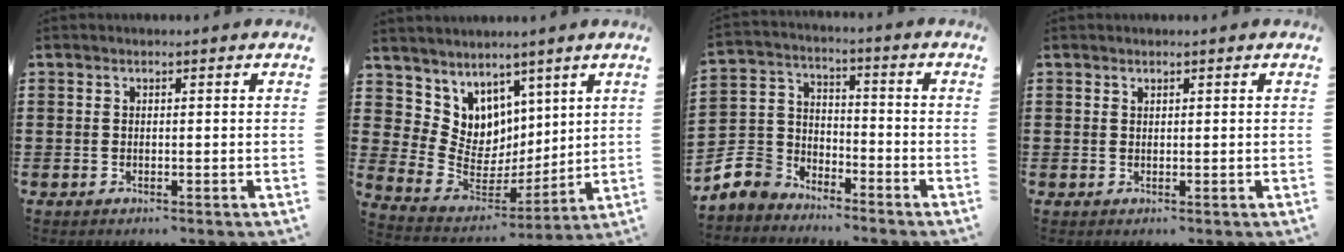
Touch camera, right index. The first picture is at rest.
{"total": 7.3, "force": [4.9, 5.3, -0.7], "torque": [-0.045, -0.064, 0.097]}
{"total": 6.5, "force": [-5.2, 3.9, 0.6], "torque": [-0.057, 0.010, -0.111]}
{"total": 0.5, "force": [0.4, 0.3, 0.1], "torque": [-0.003, 0.002, 0.008]}